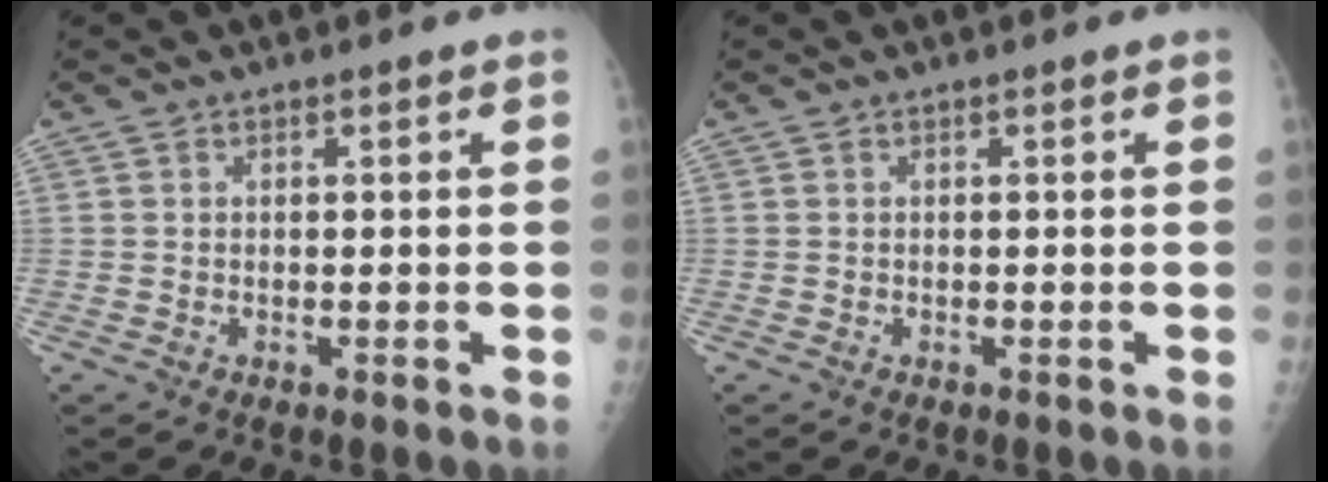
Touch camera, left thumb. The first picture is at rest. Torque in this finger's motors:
{"motor_torque": [-0.01, 0.00, 0.00, 0.00, 0.00]}